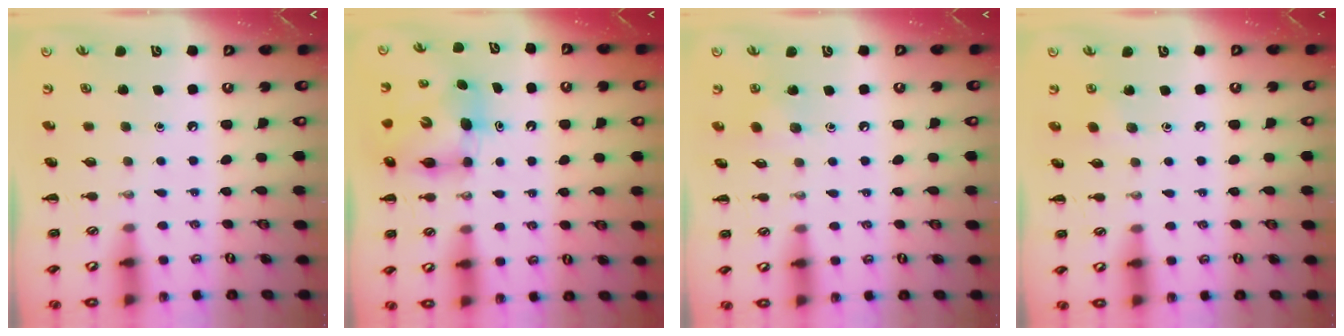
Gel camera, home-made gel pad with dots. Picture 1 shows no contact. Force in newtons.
{"total": 6.4, "press": 6.3, "slide": 0.9}
{"total": 6.0, "press": 5.9, "slide": 1.5}
{"total": 5.2, "press": 4.9, "slide": 1.7}